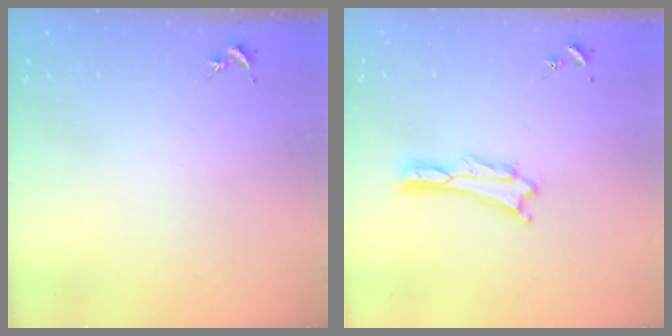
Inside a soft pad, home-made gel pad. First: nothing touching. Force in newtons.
{"total": 0.6, "press": 0.6, "slide": 0.2}